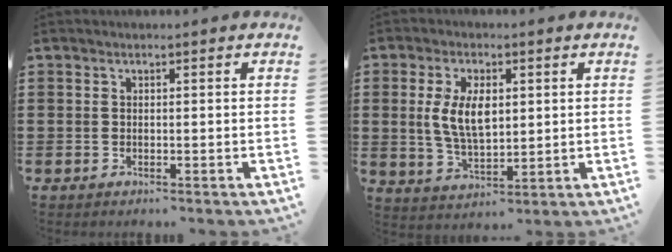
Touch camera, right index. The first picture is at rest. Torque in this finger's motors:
{"motor_torque": [1.05, -0.76, 0.78, 0.21]}